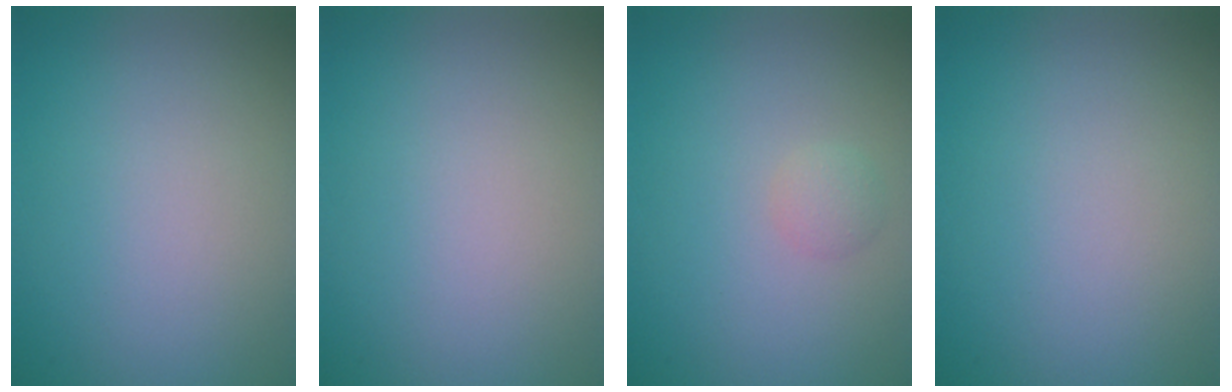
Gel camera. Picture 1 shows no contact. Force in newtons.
{"total": 0.0}
{"total": 1.0, "press": 1.0, "slide": 0.0}
{"total": 0.0}